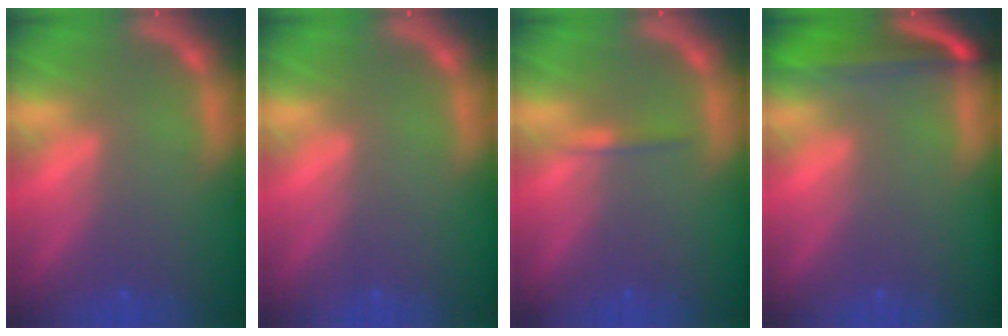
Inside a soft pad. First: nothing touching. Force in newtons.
{"total": 0.0}
{"total": 0.9}
{"total": 6.0}